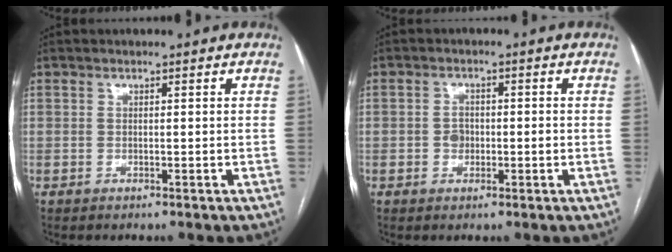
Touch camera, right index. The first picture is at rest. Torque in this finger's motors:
{"motor_torque": [0.35, -0.06, 0.00, 0.03]}